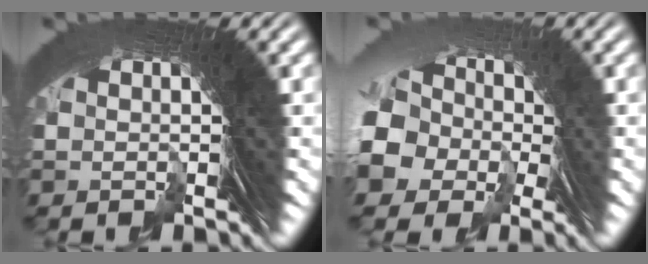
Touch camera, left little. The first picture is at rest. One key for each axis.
{"total": 6.4, "fx": -1.3, "fy": 5.5, "fz": 3.0, "tx": -0.104, "ty": -0.034, "tz": -0.009}